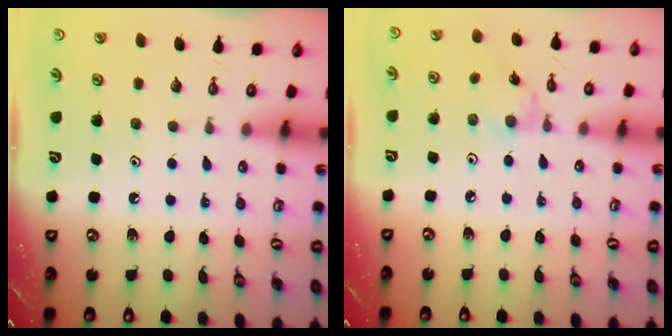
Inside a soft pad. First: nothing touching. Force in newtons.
{"total": 2.2, "press": 2.2, "slide": 0.4}